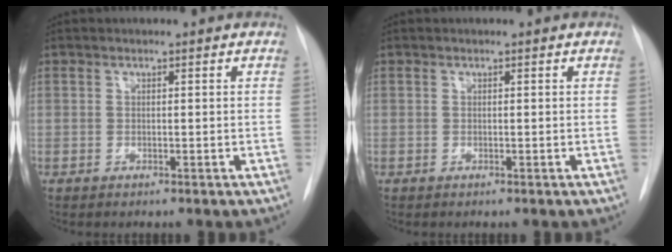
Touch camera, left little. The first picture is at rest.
{"total": 0.0}